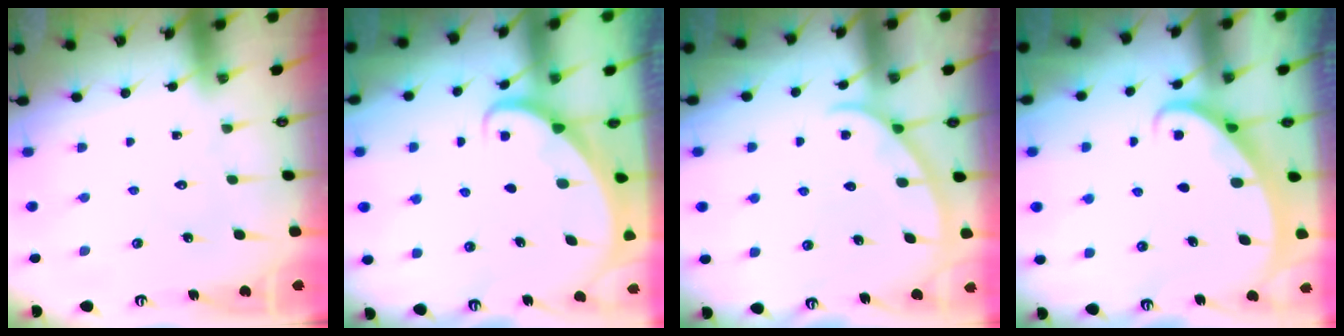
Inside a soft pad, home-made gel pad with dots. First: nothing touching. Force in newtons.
{"total": 2.0, "press": 2.0, "slide": 0.2}
{"total": 2.1, "press": 2.1, "slide": 0.3}
{"total": 2.3, "press": 2.3, "slide": 0.2}